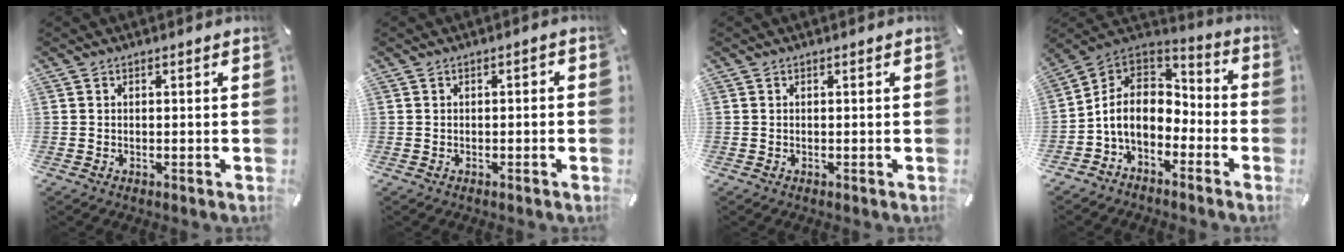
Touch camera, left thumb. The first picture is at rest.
{"total": 1.3, "force": [-0.8, 0.6, 0.8], "torque": [-0.016, 0.004, -0.016]}
{"total": 0.0}
{"total": 10.1, "force": [-3.5, 7.7, 5.4], "torque": [-0.133, 0.011, -0.069]}